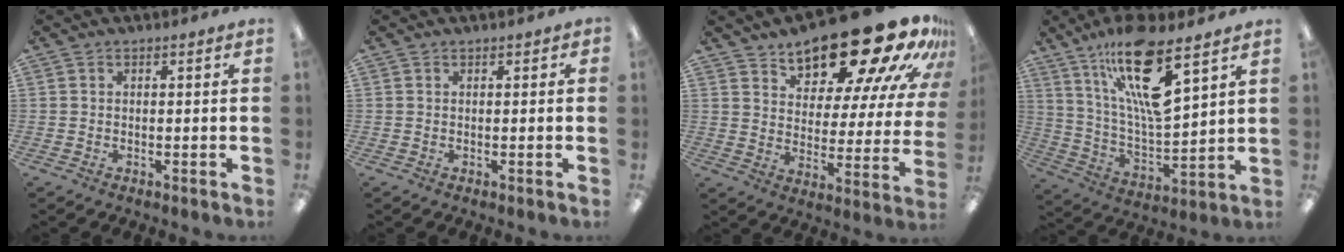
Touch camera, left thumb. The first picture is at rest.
{"total": 0.5, "force": [0.2, 0.5, 0.1], "torque": [-0.002, 0.003, 0.002]}
{"total": 22.9, "force": [18.1, 7.1, 12.1], "torque": [-0.164, -0.127, 0.294]}
{"total": 19.1, "force": [11.9, 5.1, 14.1], "torque": [-0.259, -0.057, 0.192]}